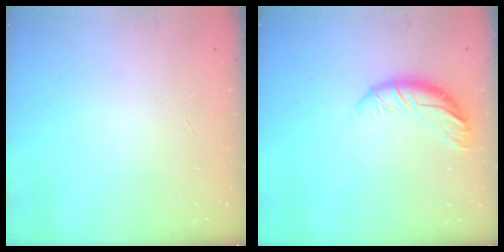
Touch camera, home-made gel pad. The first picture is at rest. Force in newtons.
{"total": 10.1, "press": 10.0, "slide": 0.8}